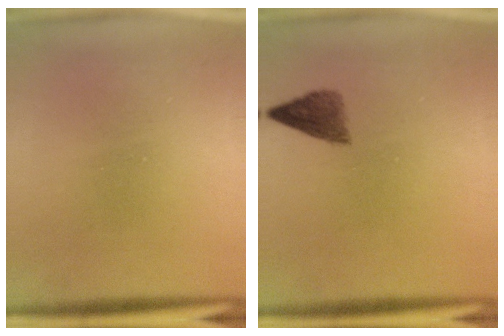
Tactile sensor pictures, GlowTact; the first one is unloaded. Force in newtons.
{"total": 3.0}